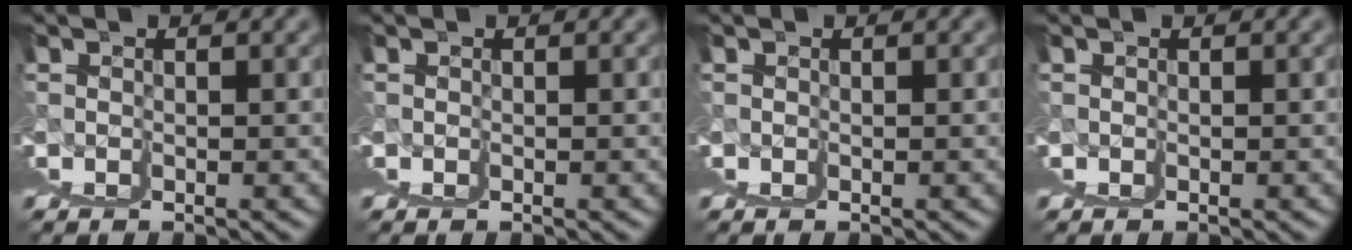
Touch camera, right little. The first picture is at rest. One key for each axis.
{"total": 0.0}
{"total": 0.0}
{"total": 0.0}